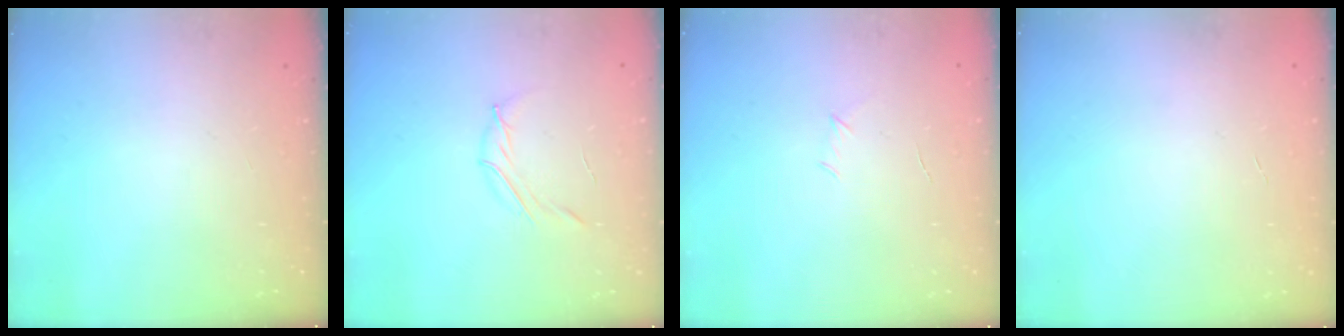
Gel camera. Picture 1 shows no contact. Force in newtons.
{"total": 4.0, "press": 3.8, "slide": 1.0}
{"total": 3.0, "press": 2.9, "slide": 0.8}
{"total": 0.0}